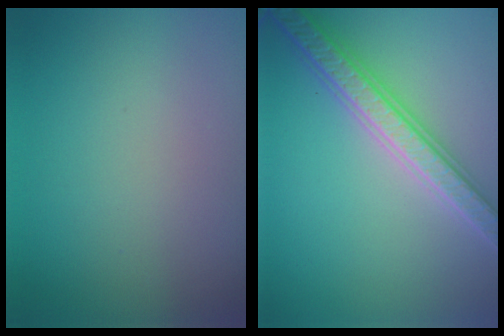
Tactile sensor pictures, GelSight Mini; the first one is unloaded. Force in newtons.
{"total": 5.5, "press": 5.4, "slide": 1.1}